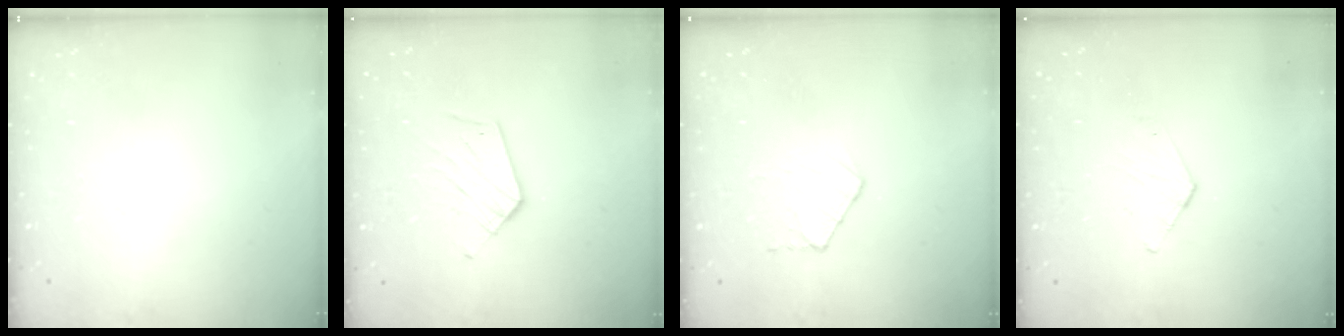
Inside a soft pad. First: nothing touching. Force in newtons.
{"total": 8.9, "press": 8.9, "slide": 0.5}
{"total": 5.8, "press": 5.8, "slide": 0.6}
{"total": 3.3, "press": 3.2, "slide": 0.3}